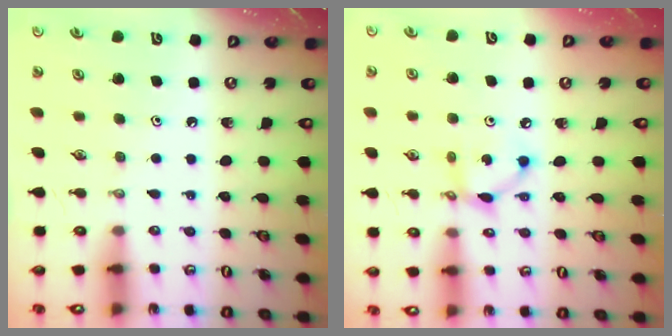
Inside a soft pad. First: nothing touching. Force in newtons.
{"total": 7.0, "press": 7.0, "slide": 0.2}